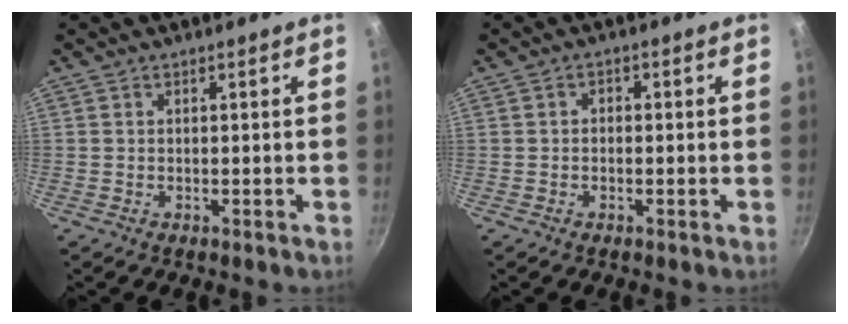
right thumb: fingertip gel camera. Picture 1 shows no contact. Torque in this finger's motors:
{"motor_torque": [0.33, -0.26, -0.11, -0.15, 0.02]}